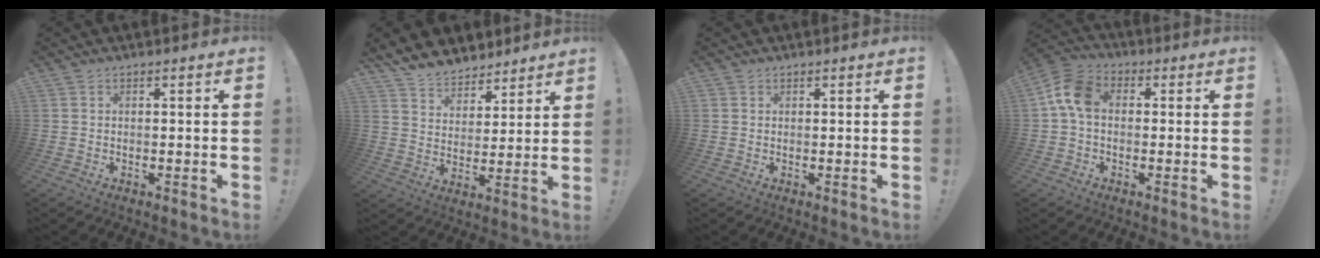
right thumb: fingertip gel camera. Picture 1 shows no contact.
{"total": 8.6, "force": [7.2, 4.6, 0.8], "torque": [-0.028, -0.064, 0.143]}
{"total": 0.9, "force": [0.7, 0.5, 0.0], "torque": [0.001, -0.001, 0.013]}
{"total": 9.4, "force": [0.8, 6.2, 7.0], "torque": [-0.141, 0.013, 0.020]}